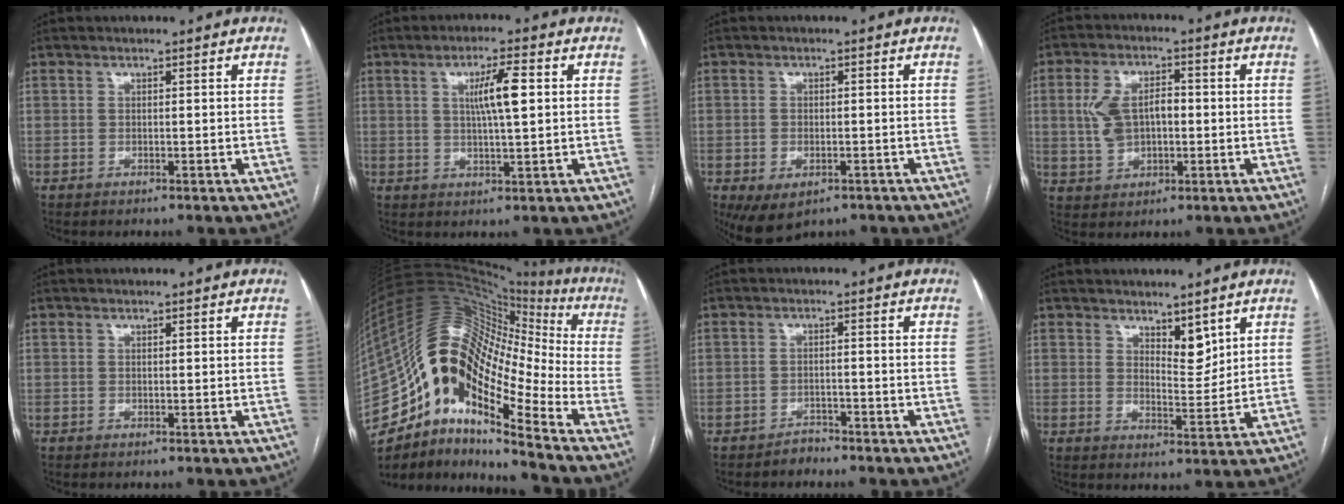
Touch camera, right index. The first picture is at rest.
{"total": 6.1, "force": [1.4, 0.5, 5.9], "torque": [-0.105, 0.003, 0.024]}
{"total": 6.2, "force": [-3.5, 3.6, 3.6], "torque": [-0.063, -0.008, -0.044]}
{"total": 7.9, "force": [0.3, 4.7, 6.3], "torque": [-0.132, 0.022, 0.013]}
{"total": 0.0}
{"total": 20.9, "force": [-11.4, 7.4, 15.9], "torque": [-0.290, 0.071, -0.199]}
{"total": 1.8, "force": [-1.7, 0.6, 0.0], "torque": [0.001, 0.000, -0.027]}
{"total": 4.3, "force": [3.0, 1.7, 2.5], "torque": [-0.040, -0.010, 0.056]}